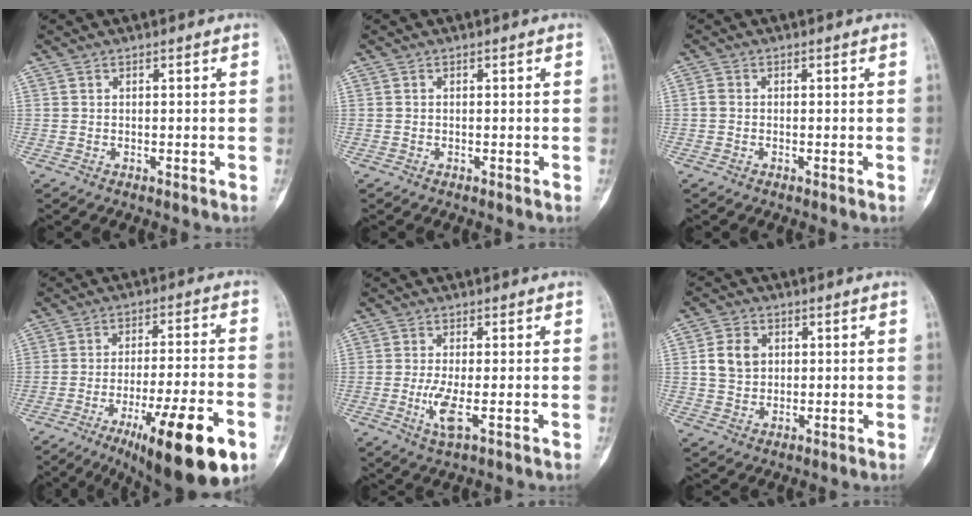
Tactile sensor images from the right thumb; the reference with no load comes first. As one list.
[{"total": 0.0}, {"total": 1.2, "force": [-0.1, 1.0, 0.7], "torque": [-0.012, 0.001, -0.005]}, {"total": 20.1, "force": [-10.1, 4.2, 16.9], "torque": [-0.234, 0.032, -0.149]}, {"total": 4.8, "force": [-1.1, 1.0, 4.5], "torque": [-0.103, -0.011, -0.022]}, {"total": 6.2, "force": [1.2, 5.0, 3.5], "torque": [-0.050, -0.001, 0.023]}]